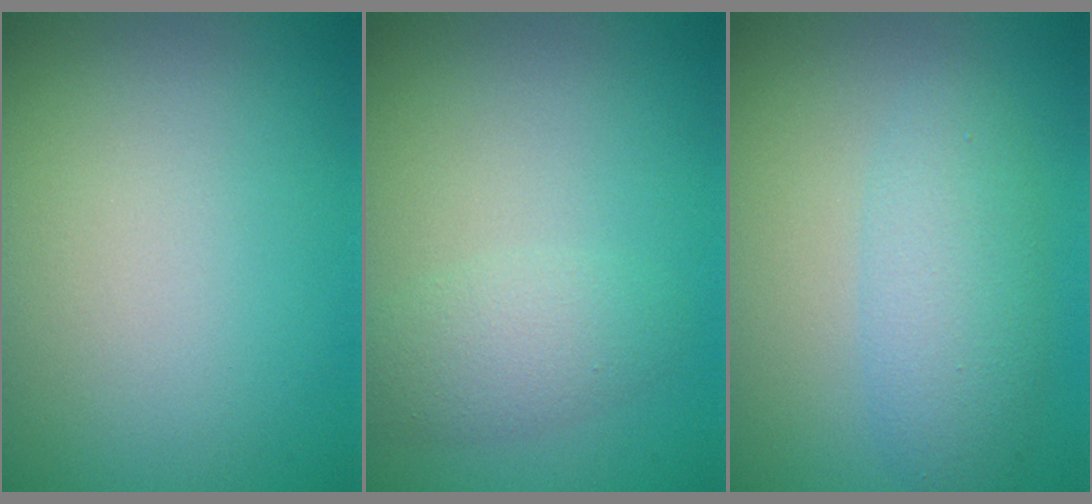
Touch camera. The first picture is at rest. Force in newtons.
{"total": 2.4, "press": 2.4, "slide": 0.1}
{"total": 3.7, "press": 3.7, "slide": 0.2}